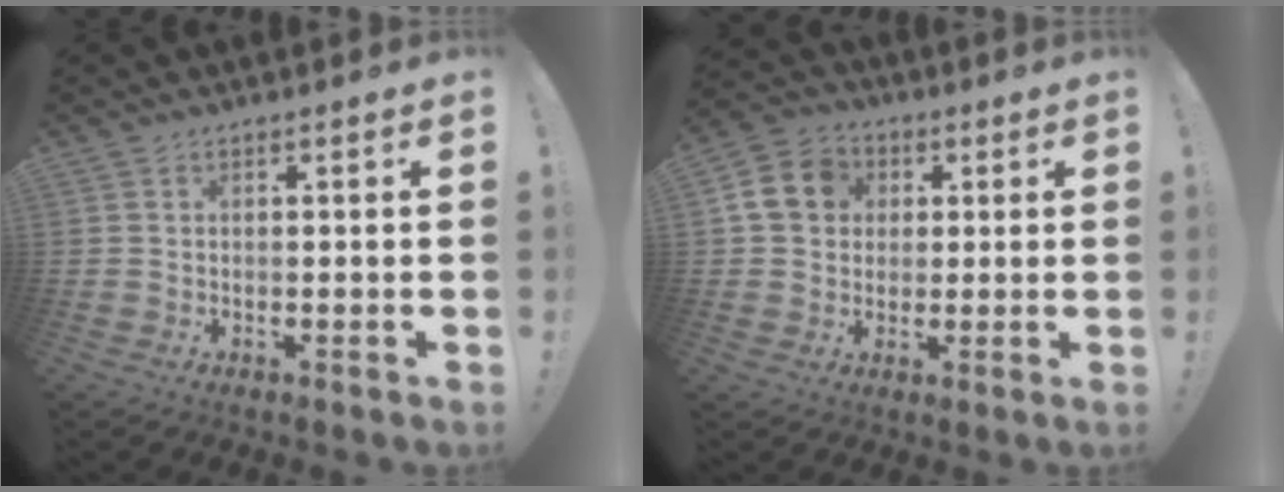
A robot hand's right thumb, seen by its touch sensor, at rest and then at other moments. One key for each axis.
{"total": 11.6, "fx": 2.5, "fy": 10.1, "fz": 5.3, "tx": -0.081, "ty": 0.008, "tz": 0.054}